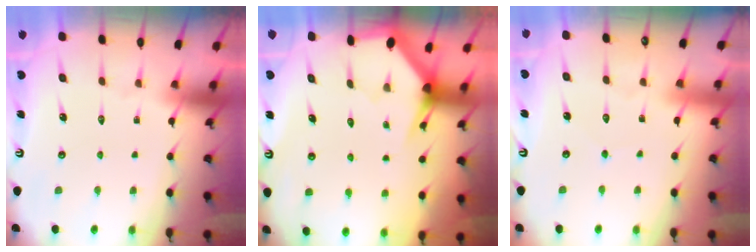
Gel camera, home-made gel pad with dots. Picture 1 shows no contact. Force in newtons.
{"total": 3.1, "press": 3.1, "slide": 0.1}
{"total": 2.8, "press": 2.8, "slide": 0.3}